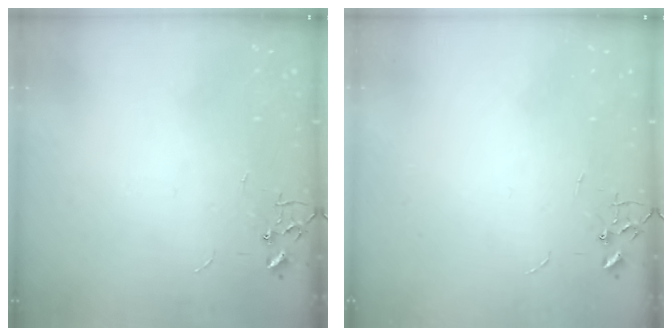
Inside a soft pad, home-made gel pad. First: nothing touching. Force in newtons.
{"total": 0.0}